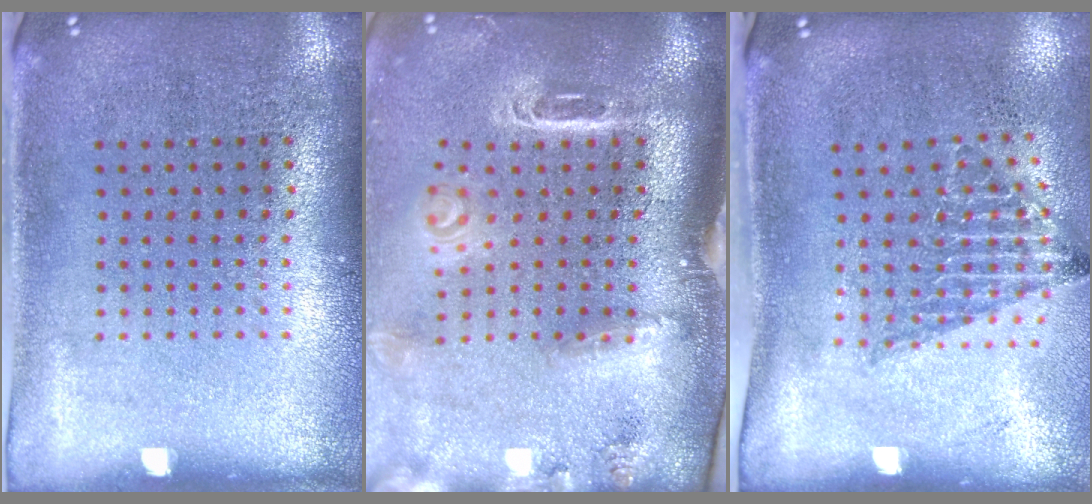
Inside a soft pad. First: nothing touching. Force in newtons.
{"total": 3.1, "press": 2.1, "slide": 2.3}
{"total": 1.3, "press": 1.0, "slide": 0.9}